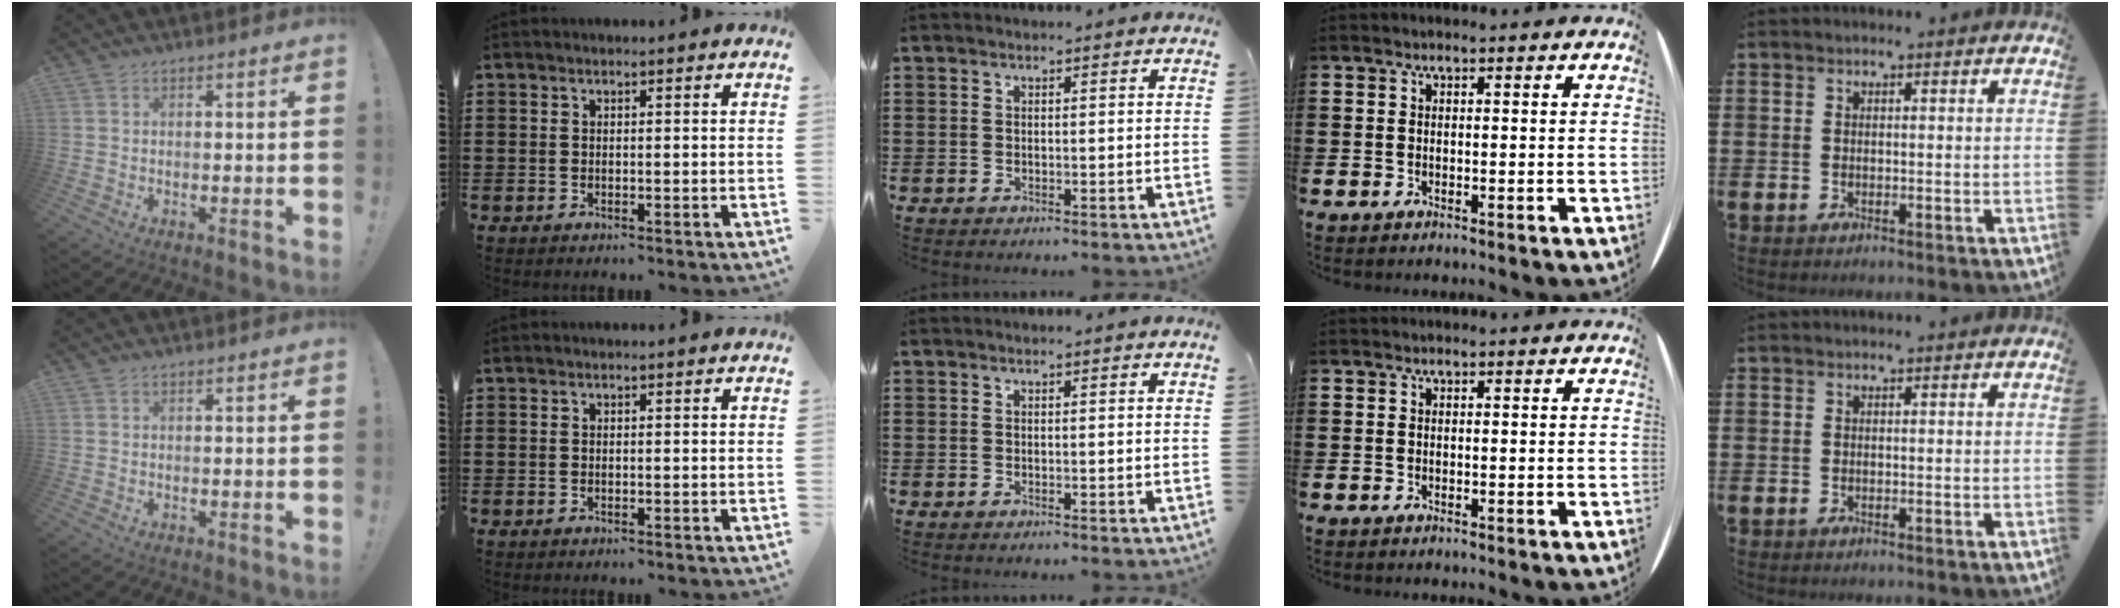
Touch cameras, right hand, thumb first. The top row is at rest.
{}